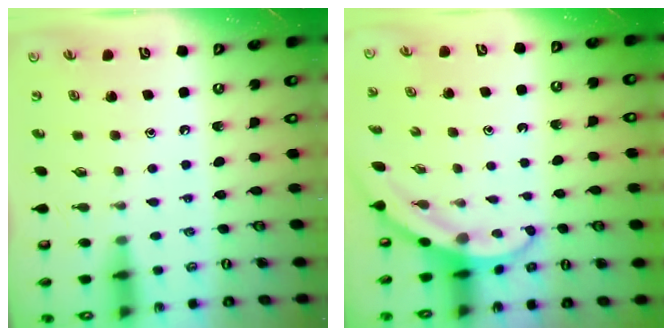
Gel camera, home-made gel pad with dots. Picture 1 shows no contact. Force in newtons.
{"total": 3.2, "press": 3.2, "slide": 0.1}